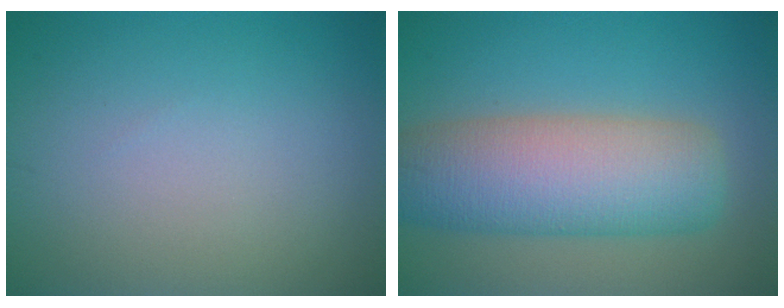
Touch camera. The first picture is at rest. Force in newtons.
{"total": 9.3, "press": 9.3, "slide": 0.4}